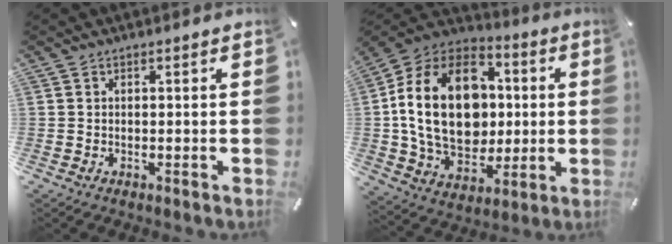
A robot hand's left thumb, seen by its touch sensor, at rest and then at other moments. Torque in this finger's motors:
{"motor_torque": [1.31, 3.70, 1.38, 0.29, 0.74]}